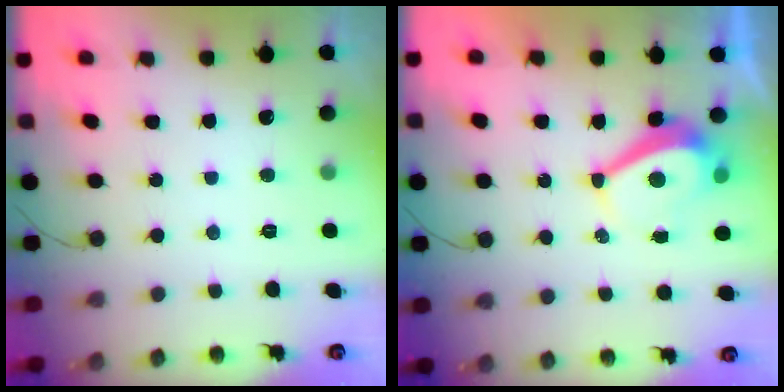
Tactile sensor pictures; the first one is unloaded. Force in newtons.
{"total": 5.3, "press": 5.2, "slide": 0.7}